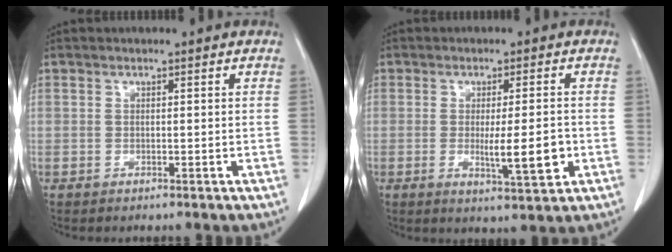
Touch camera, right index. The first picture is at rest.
{"total": 6.5, "force": [-1.2, 0.7, 6.3], "torque": [-0.095, -0.009, -0.011]}